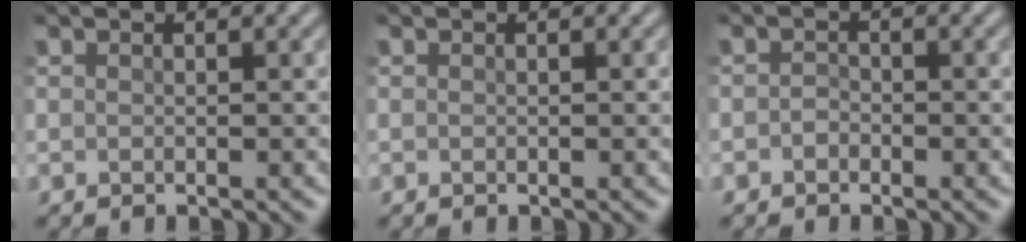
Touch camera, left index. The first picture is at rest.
{"total": 0.0}
{"total": 0.9, "force": [-0.5, 0.7, 0.4], "torque": [-0.008, 0.000, -0.011]}